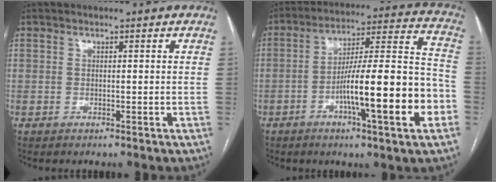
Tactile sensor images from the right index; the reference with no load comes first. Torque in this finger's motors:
{"motor_torque": [2.14, 0.00, 1.05, 0.21]}